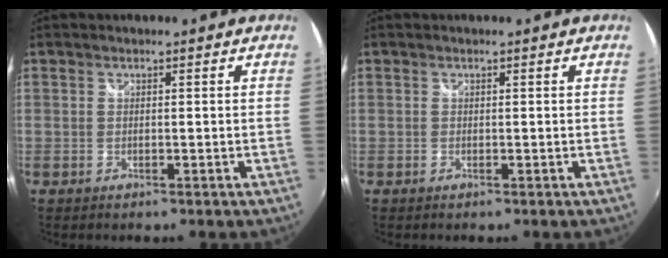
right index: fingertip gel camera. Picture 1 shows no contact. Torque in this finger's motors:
{"motor_torque": [0.09, 0.11, 0.02, 0.01]}